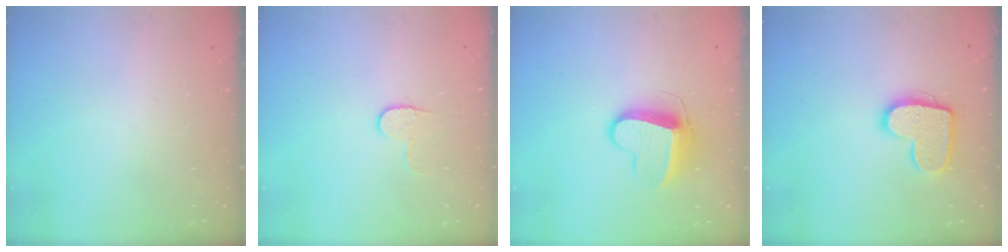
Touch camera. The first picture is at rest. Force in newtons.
{"total": 4.9, "press": 4.9, "slide": 0.5}
{"total": 10.7, "press": 10.7, "slide": 0.5}
{"total": 12.8, "press": 12.8, "slide": 0.6}